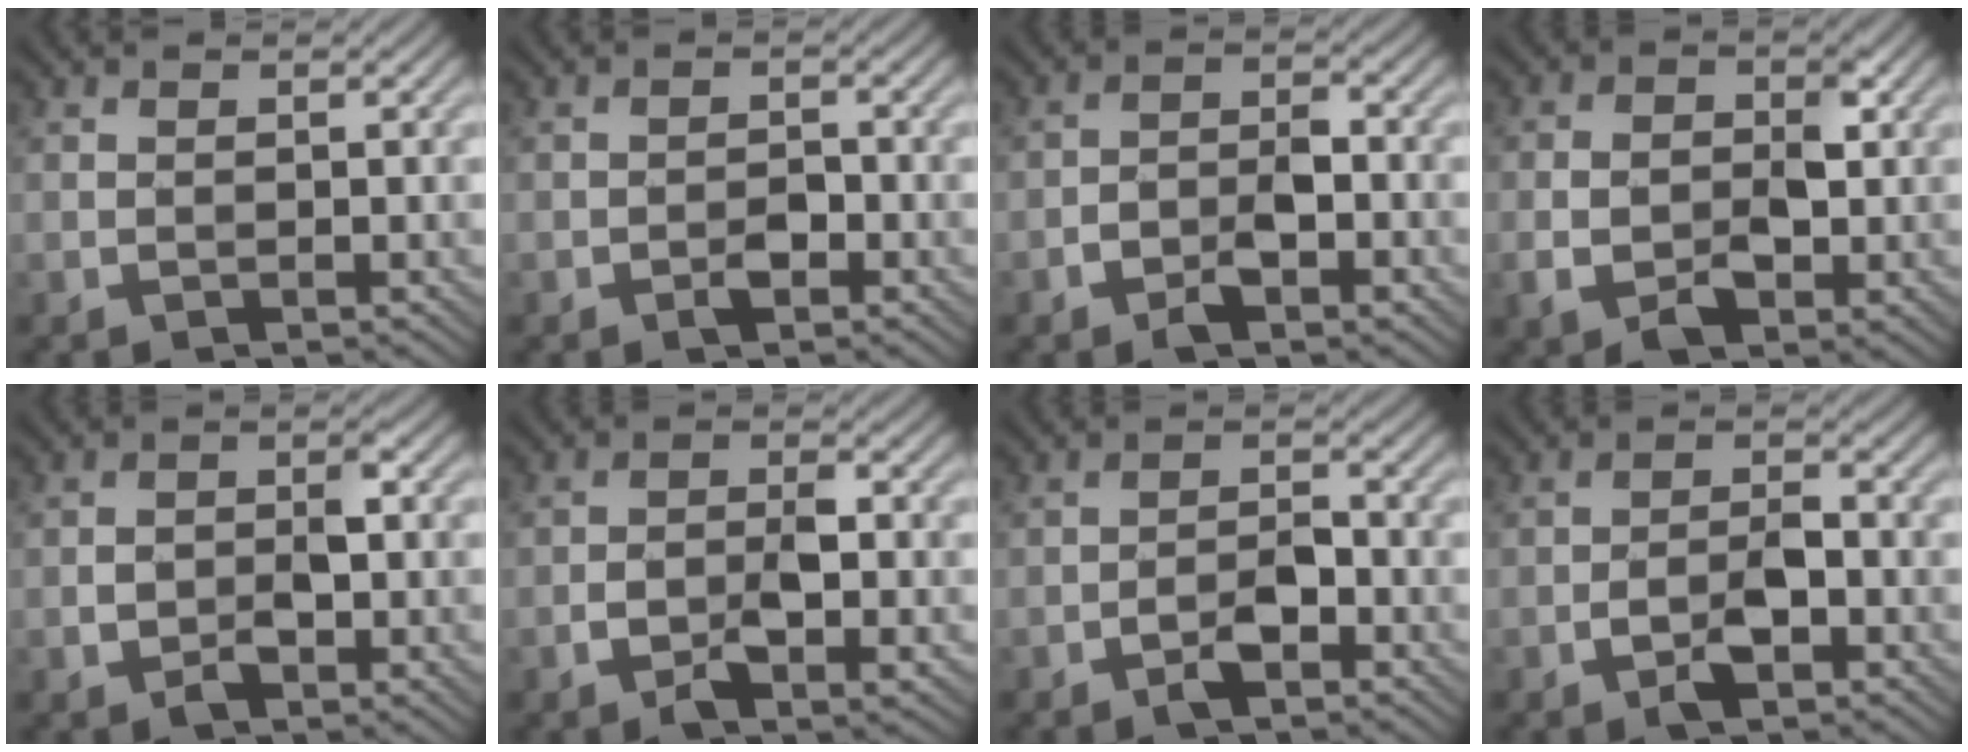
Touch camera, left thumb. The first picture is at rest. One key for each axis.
{"total": 2.3, "fx": -1.2, "fy": 1.2, "fz": 1.5, "tx": -0.022, "ty": 0.003, "tz": -0.024}
{"total": 4.7, "fx": -2.5, "fy": 2.2, "fz": 3.4, "tx": -0.053, "ty": 0.006, "tz": -0.046}
{"total": 5.6, "fx": -1.2, "fy": 3.3, "fz": 4.4, "tx": -0.073, "ty": -0.004, "tz": -0.023}
{"total": 5.1, "fx": -1.5, "fy": 2.8, "fz": 3.9, "tx": -0.060, "ty": -0.001, "tz": -0.026}
{"total": 5.5, "fx": -2.2, "fy": 2.5, "fz": 4.3, "tx": -0.074, "ty": 0.004, "tz": -0.039}
{"total": 3.6, "fx": -2.1, "fy": 1.6, "fz": 2.5, "tx": -0.038, "ty": 0.006, "tz": -0.042}
{"total": 4.3, "fx": -2.0, "fy": 2.0, "fz": 3.2, "tx": -0.057, "ty": 0.005, "tz": -0.041}